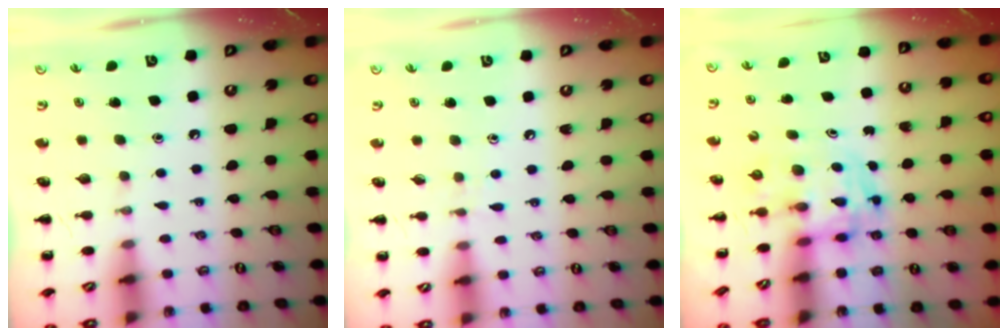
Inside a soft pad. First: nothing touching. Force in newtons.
{"total": 2.9, "press": 2.6, "slide": 1.2}
{"total": 3.5, "press": 3.5, "slide": 0.6}